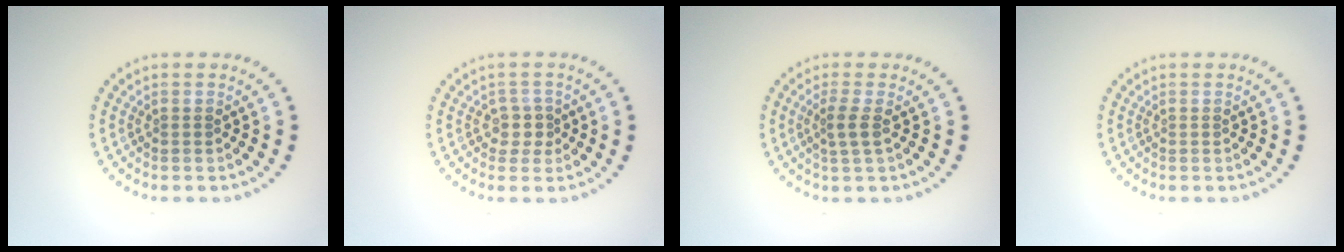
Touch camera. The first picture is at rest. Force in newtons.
{"total": 1.7, "press": 1.4, "slide": 1.0}
{"total": 1.7, "press": 1.3, "slide": 1.1}
{"total": 0.0}